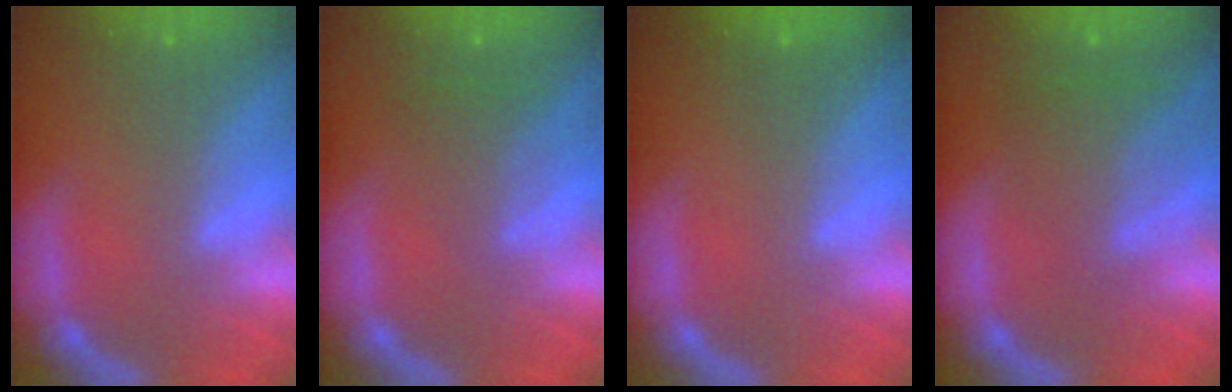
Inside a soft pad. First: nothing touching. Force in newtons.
{"total": 2.5}
{"total": 0.0}
{"total": 4.5}